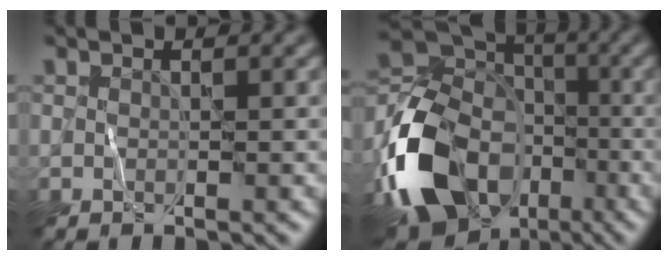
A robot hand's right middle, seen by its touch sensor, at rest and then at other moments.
{"total": 14.7, "force": [-6.6, 10.3, 8.1], "torque": [-0.184, -0.023, -0.130]}